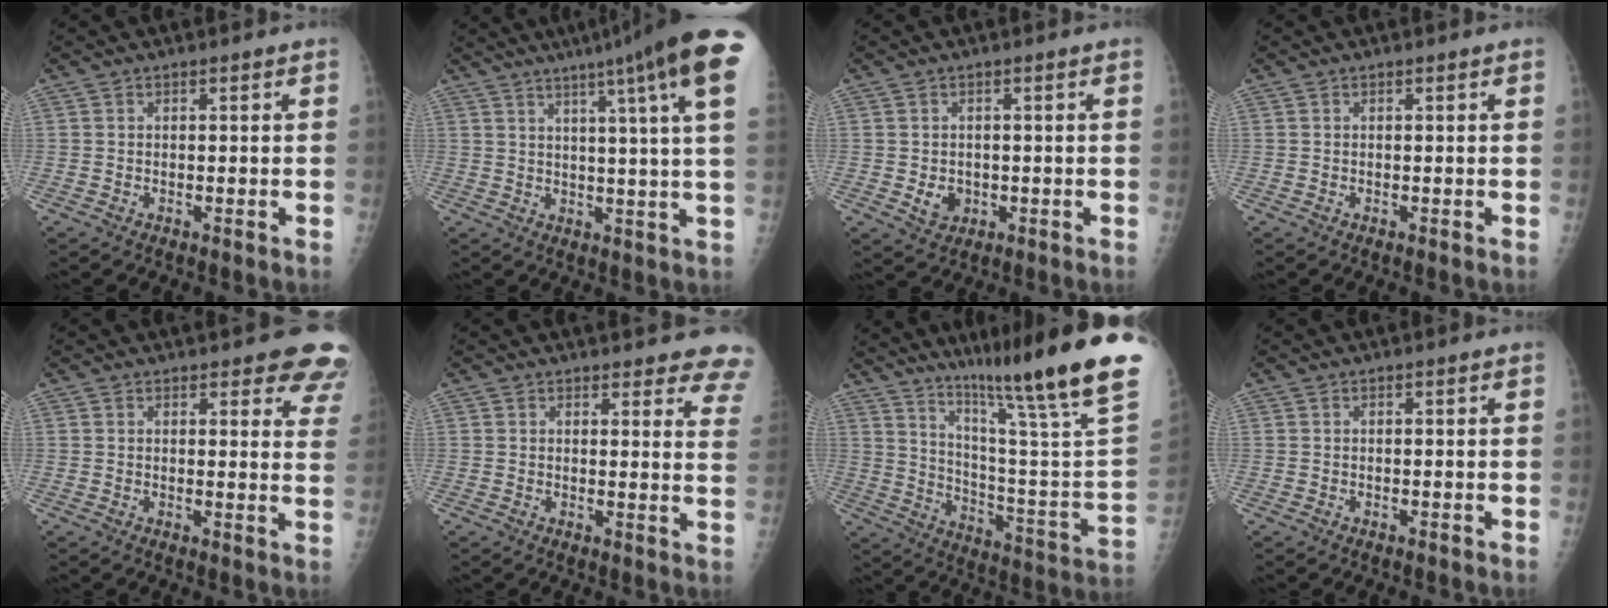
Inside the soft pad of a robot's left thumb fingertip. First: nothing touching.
{"total": 19.9, "force": [11.2, 0.5, 16.5], "torque": [-0.228, -0.028, 0.123]}
{"total": 3.2, "force": [-0.3, 2.7, 1.7], "torque": [-0.016, -0.002, 0.005]}
{"total": 0.0}
{"total": 9.4, "force": [7.8, 3.2, 4.3], "torque": [-0.001, -0.033, 0.067]}
{"total": 11.5, "force": [10.7, 3.0, 3.1], "torque": [0.017, -0.063, 0.089]}
{"total": 30.3, "force": [20.5, 1.3, 22.3], "torque": [-0.307, -0.115, 0.305]}
{"total": 0.0}